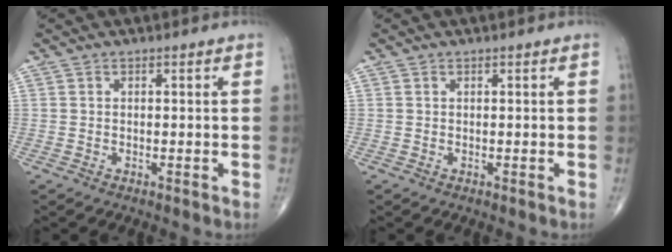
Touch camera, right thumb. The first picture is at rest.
{"total": 0.0}